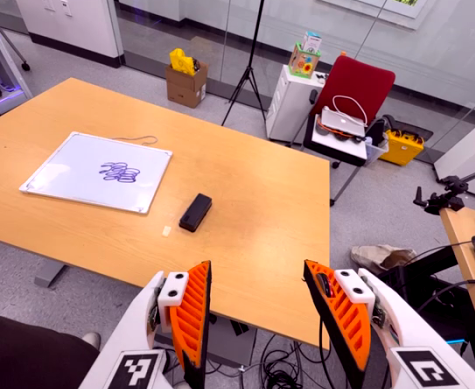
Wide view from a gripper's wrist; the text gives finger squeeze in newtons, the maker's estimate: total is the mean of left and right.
{"total": 0.0}